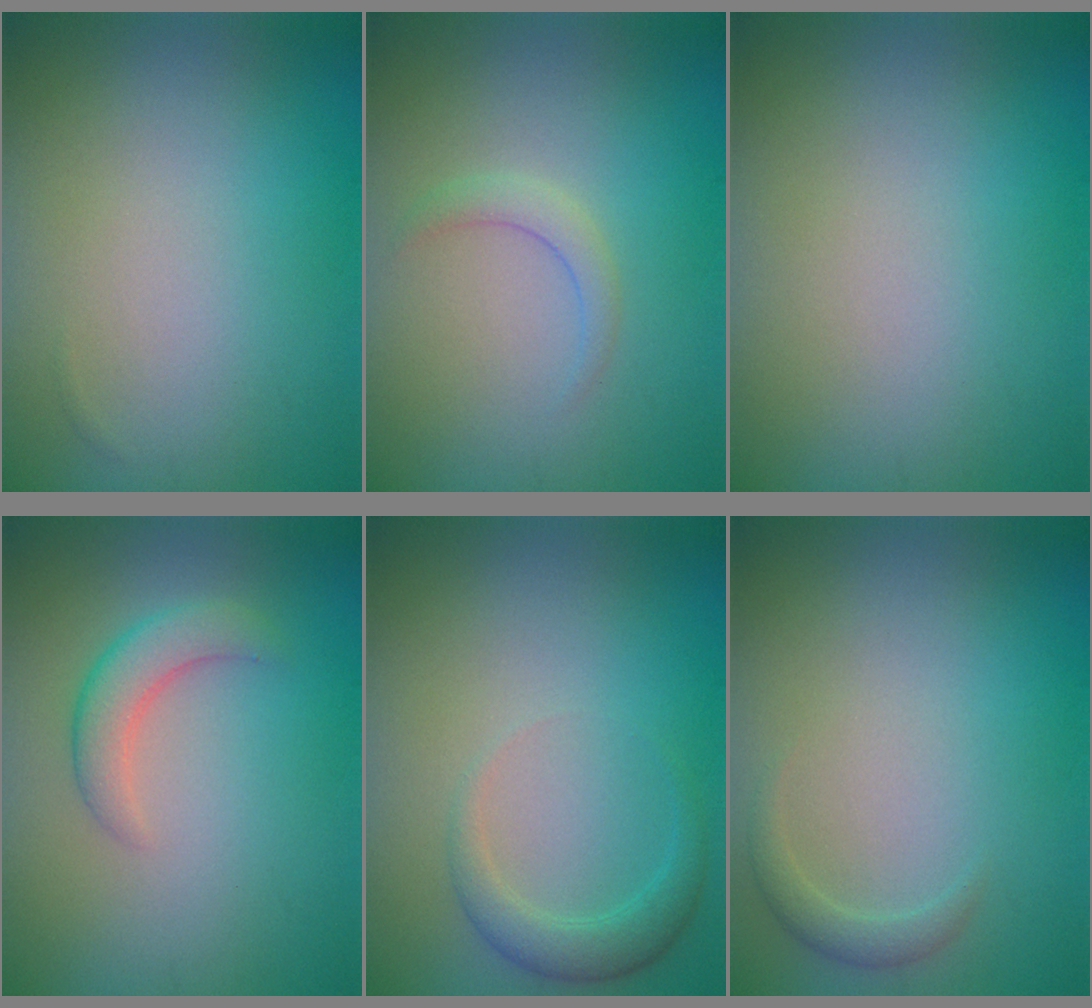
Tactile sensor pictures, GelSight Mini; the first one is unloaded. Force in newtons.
{"total": 1.4, "press": 1.4, "slide": 0.0}
{"total": 0.0}
{"total": 2.8, "press": 2.8, "slide": 0.2}
{"total": 2.2, "press": 2.2, "slide": 0.2}
{"total": 1.2, "press": 1.2, "slide": 0.1}